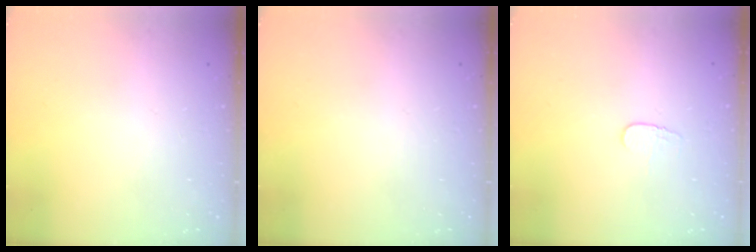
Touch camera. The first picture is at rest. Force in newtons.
{"total": 0.0}
{"total": 3.7, "press": 3.7, "slide": 0.4}